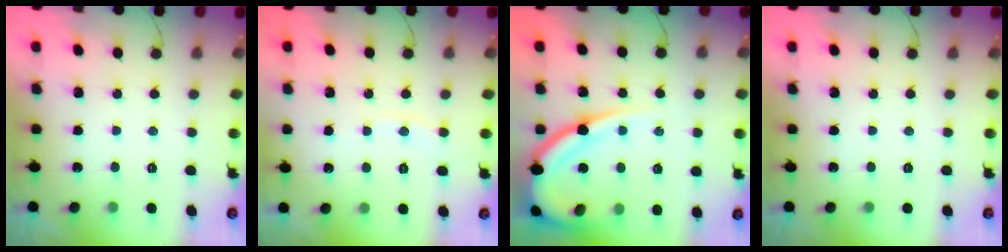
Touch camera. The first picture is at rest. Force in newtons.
{"total": 2.5, "press": 2.5, "slide": 0.2}
{"total": 16.4, "press": 16.3, "slide": 1.6}
{"total": 0.0}